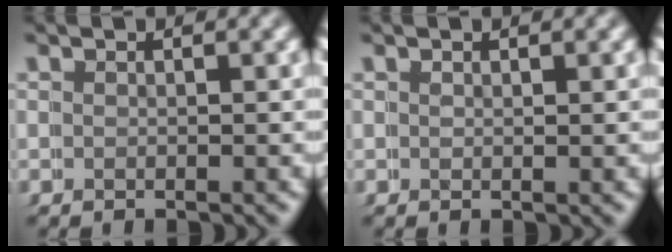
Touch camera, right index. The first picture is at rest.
{"total": 0.7, "force": [0.3, -0.1, -0.6], "torque": [0.009, -0.003, 0.008]}